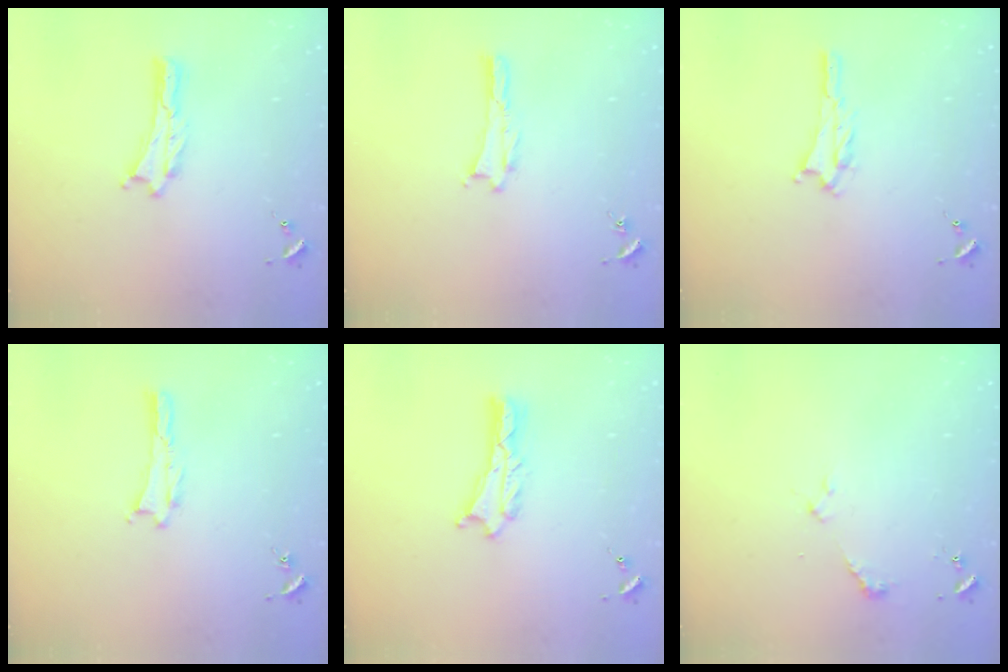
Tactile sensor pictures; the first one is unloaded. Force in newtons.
{"total": 0.0}
{"total": 1.5, "press": 1.5, "slide": 0.3}
{"total": 0.0}
{"total": 1.3, "press": 1.3, "slide": 0.1}
{"total": 2.3, "press": 2.3, "slide": 0.1}